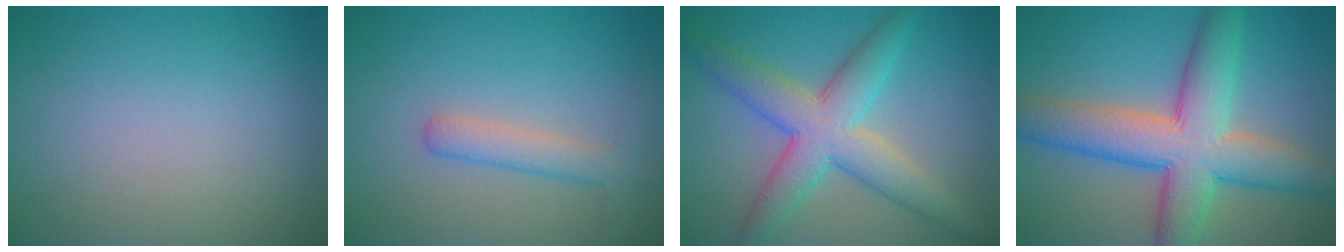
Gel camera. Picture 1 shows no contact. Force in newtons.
{"total": 2.3, "press": 2.3, "slide": 0.1}
{"total": 6.8, "press": 6.8, "slide": 0.2}
{"total": 9.9, "press": 9.9, "slide": 0.3}